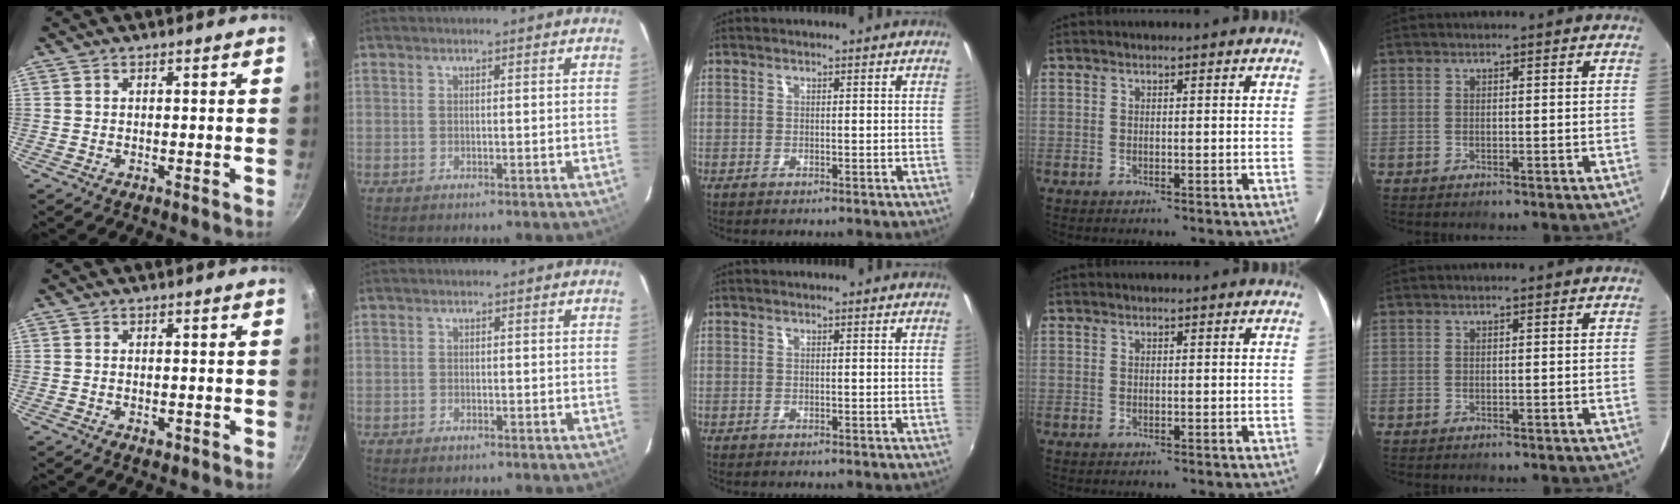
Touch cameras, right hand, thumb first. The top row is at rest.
{"thumb": {"total": 1.5, "force": [-0.6, 0.9, 1.1], "torque": [-0.016, 0.000, -0.010]}, "index": {"total": 1.0, "force": [-0.7, 0.6, 0.3], "torque": [-0.006, 0.000, -0.012]}}